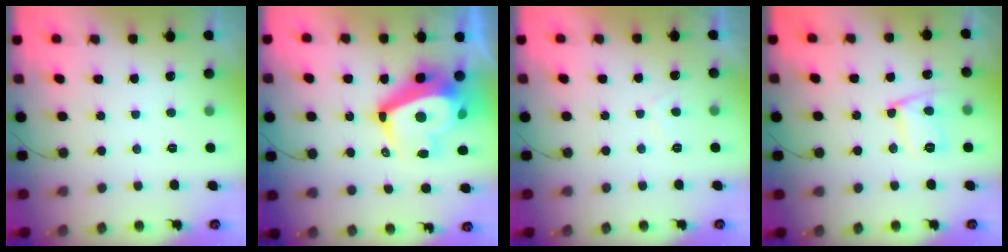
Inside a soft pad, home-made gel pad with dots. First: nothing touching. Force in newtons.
{"total": 14.6, "press": 14.2, "slide": 3.5}
{"total": 2.1, "press": 2.0, "slide": 0.7}
{"total": 11.2, "press": 11.1, "slide": 1.0}